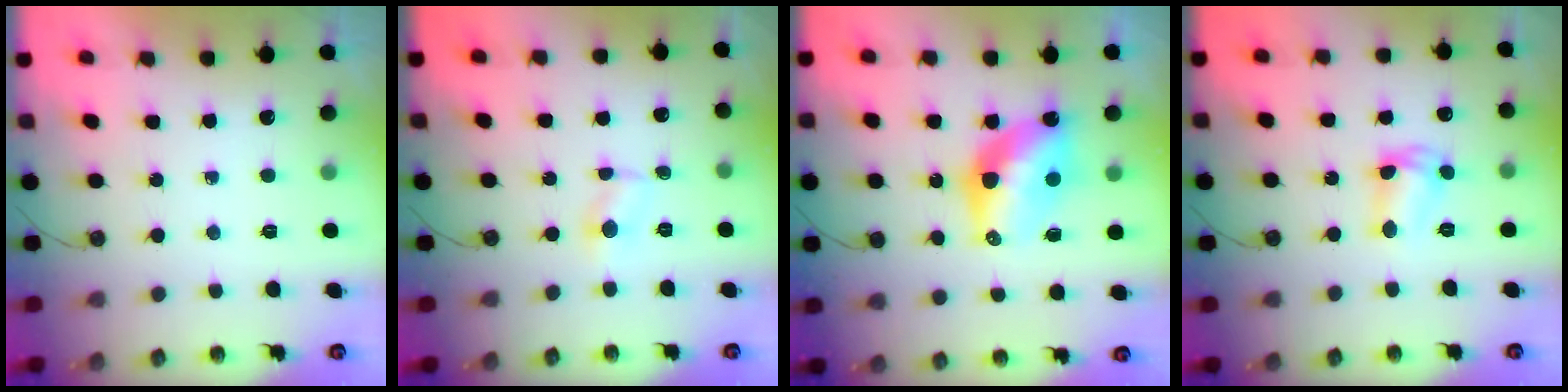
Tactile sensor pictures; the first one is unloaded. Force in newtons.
{"total": 2.7, "press": 2.7, "slide": 0.3}
{"total": 11.5, "press": 11.5, "slide": 1.0}
{"total": 7.9, "press": 7.8, "slide": 0.6}